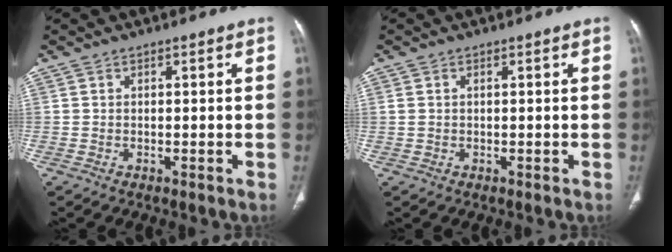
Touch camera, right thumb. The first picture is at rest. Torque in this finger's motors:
{"motor_torque": [-0.16, -0.13, -0.11, 0.51, -0.03]}